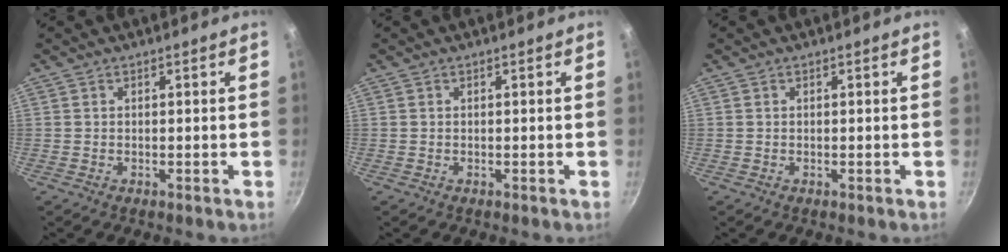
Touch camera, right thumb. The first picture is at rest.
{"total": 0.0}
{"total": 0.0}